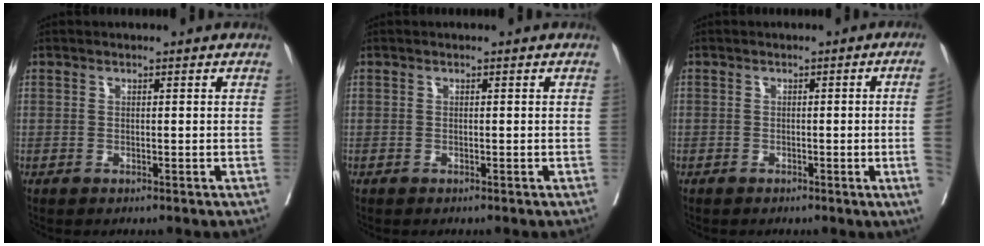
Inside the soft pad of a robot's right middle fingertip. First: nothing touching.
{"total": 0.0}
{"total": 4.5, "force": [-0.6, -1.7, 4.1], "torque": [-0.040, -0.007, -0.009]}